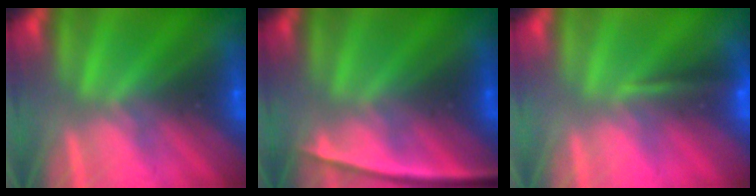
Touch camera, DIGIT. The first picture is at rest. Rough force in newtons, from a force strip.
{"total": 2.3}
{"total": 1.1}